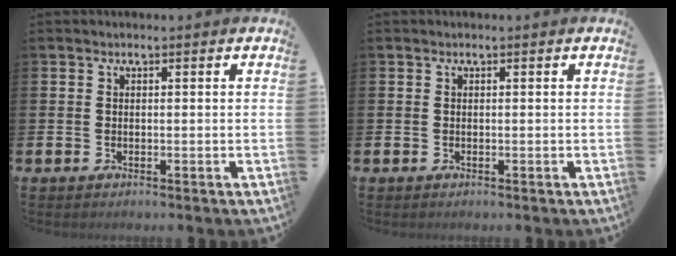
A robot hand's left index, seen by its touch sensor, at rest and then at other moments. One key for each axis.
{"total": 0.0}